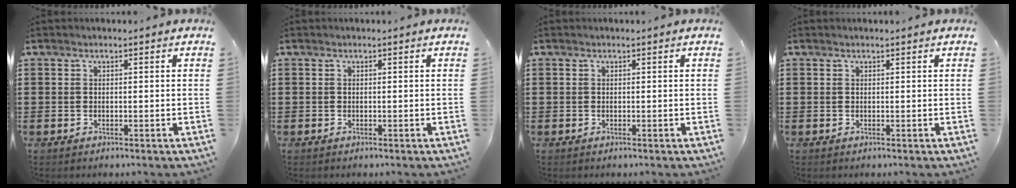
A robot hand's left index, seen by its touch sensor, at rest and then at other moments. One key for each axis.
{"total": 0.0}
{"total": 0.0}
{"total": 0.0}